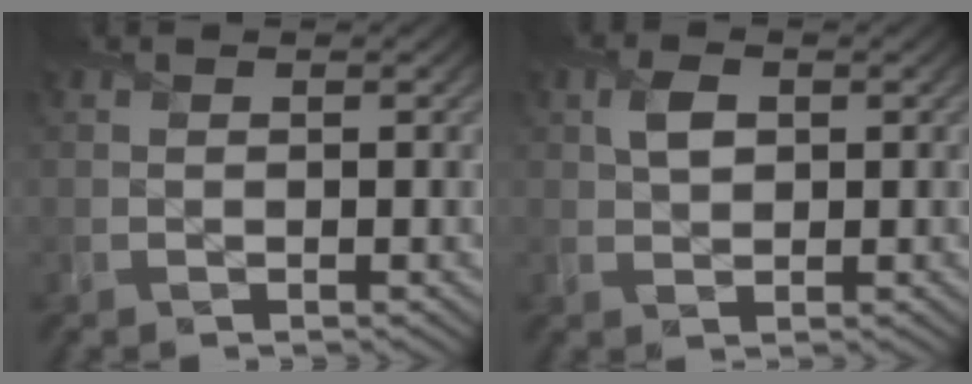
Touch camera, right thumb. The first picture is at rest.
{"total": 2.5, "force": [0.9, 1.6, 1.6], "torque": [-0.035, 0.003, 0.014]}